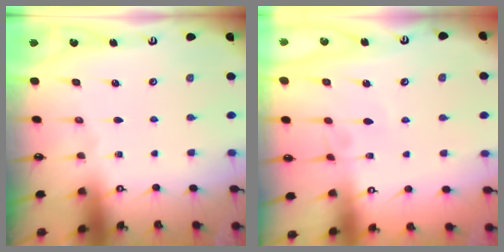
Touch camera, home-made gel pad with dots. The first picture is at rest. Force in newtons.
{"total": 4.0, "press": 4.0, "slide": 0.1}